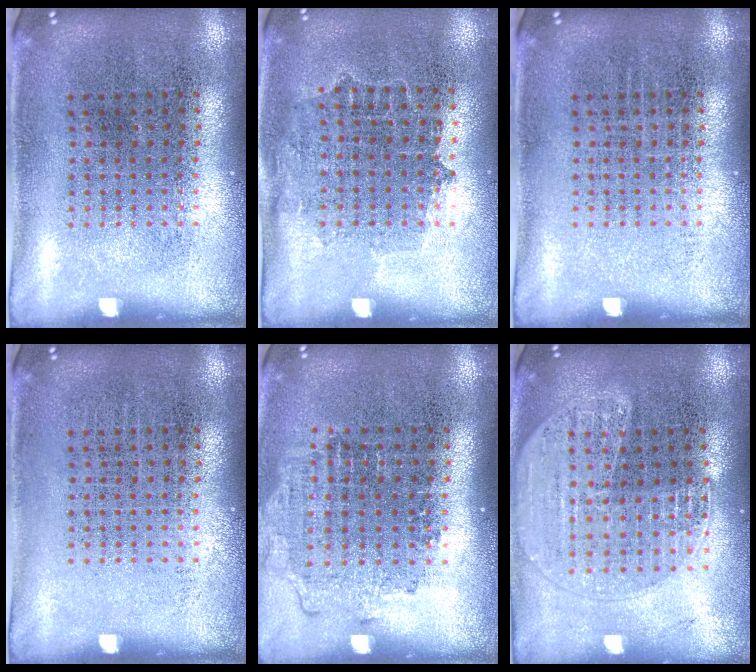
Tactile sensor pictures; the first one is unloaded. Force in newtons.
{"total": 0.8, "press": 0.8, "slide": 0.3}
{"total": 0.0}
{"total": 0.0}
{"total": 1.2, "press": 1.1, "slide": 0.5}
{"total": 1.7, "press": 1.6, "slide": 0.6}